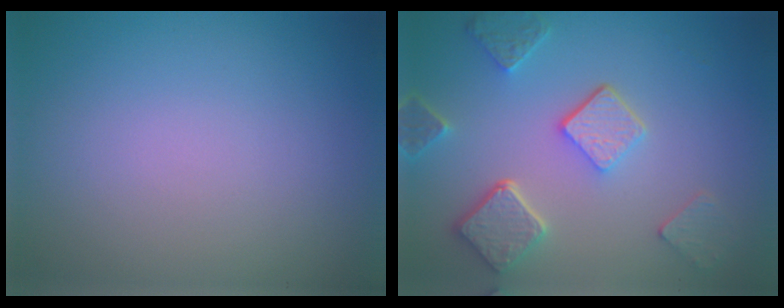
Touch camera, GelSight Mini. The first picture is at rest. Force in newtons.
{"total": 5.1, "press": 3.9, "slide": 3.2}